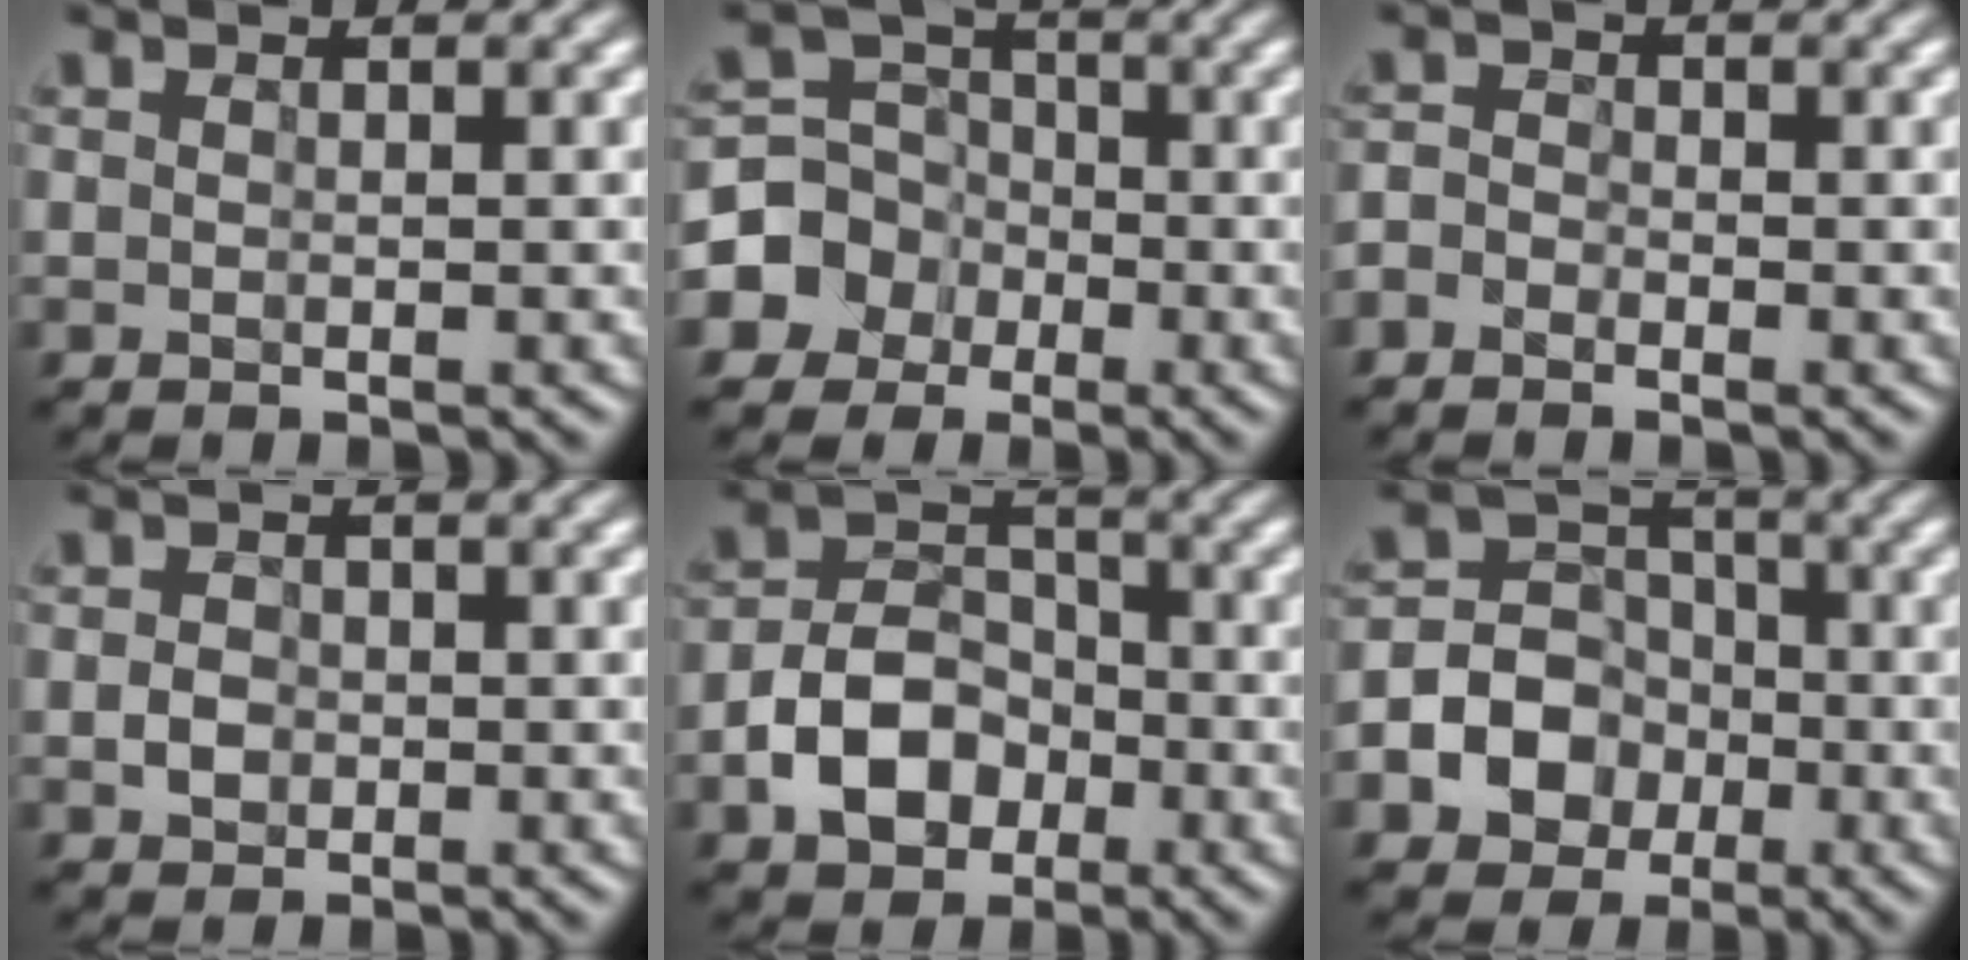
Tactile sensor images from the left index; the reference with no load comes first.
{"total": 4.5, "force": [-1.8, 4.0, 1.0], "torque": [-0.006, 0.009, -0.056]}
{"total": 1.9, "force": [-1.4, 1.2, 0.5], "torque": [0.002, 0.012, -0.031]}
{"total": 1.3, "force": [-0.4, 1.1, 0.6], "torque": [-0.010, 0.003, -0.008]}
{"total": 5.4, "force": [-2.4, 3.7, 3.1], "torque": [-0.055, 0.003, -0.044]}
{"total": 8.3, "force": [-3.0, 7.1, 3.1], "torque": [-0.059, 0.003, -0.075]}